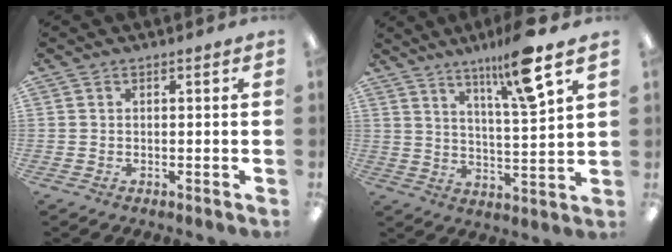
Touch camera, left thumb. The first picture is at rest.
{"total": 13.8, "force": [9.2, 1.8, 10.1], "torque": [-0.169, -0.039, 0.143]}